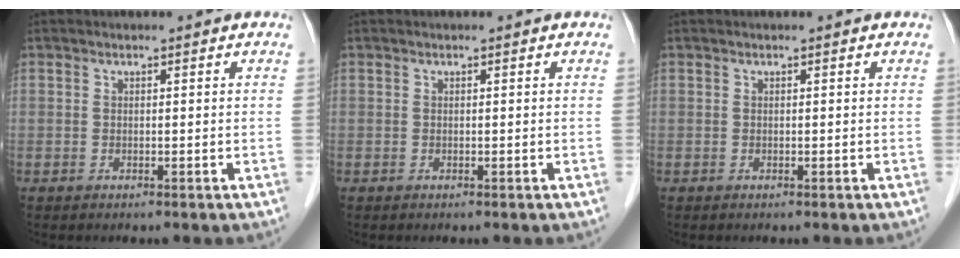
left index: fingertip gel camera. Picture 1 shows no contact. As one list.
[{"total": 0.0}, {"total": 0.0}]